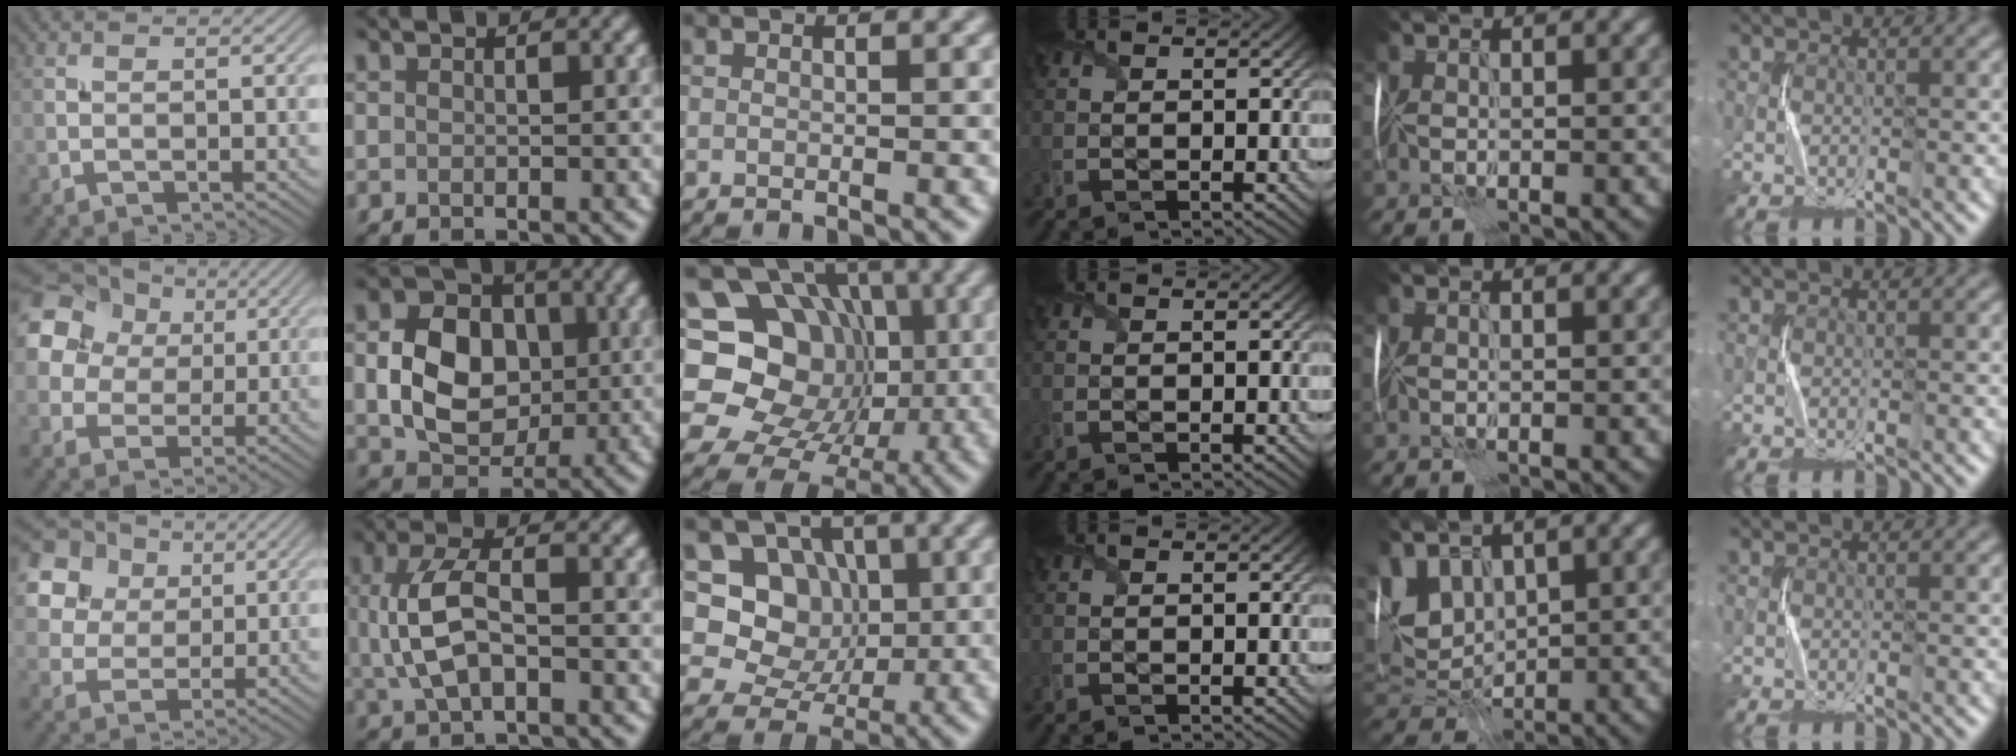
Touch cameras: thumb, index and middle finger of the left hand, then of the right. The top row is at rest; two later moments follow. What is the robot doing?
{"motion": "fold", "object": "shipping label"}